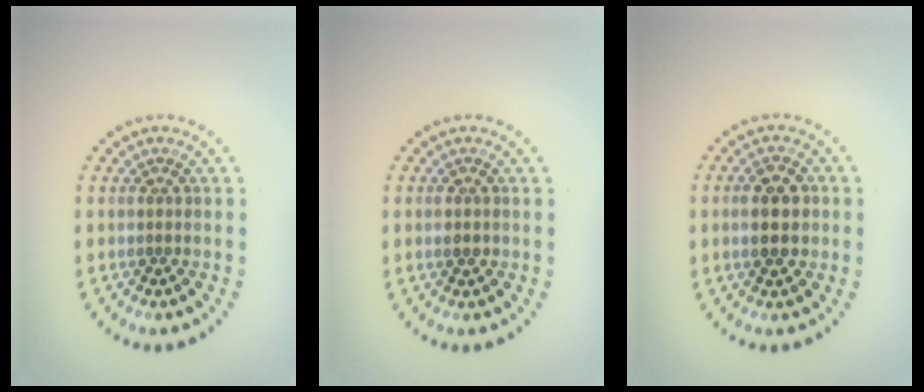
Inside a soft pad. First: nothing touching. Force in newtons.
{"total": 1.4, "press": 1.4, "slide": 0.2}
{"total": 4.5, "press": 4.5, "slide": 0.1}